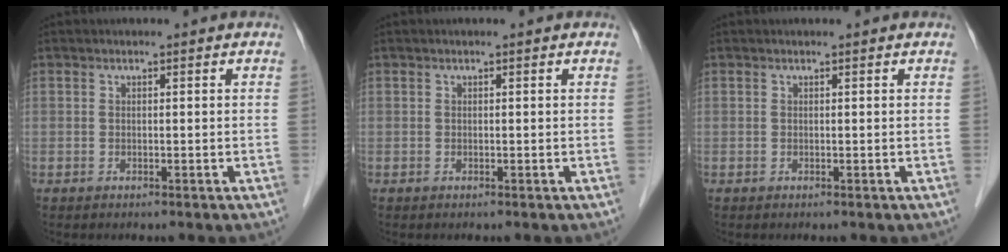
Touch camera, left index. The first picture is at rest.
{"total": 0.0}
{"total": 0.5, "force": [0.5, 0.1, 0.1], "torque": [-0.003, 0.003, 0.005]}